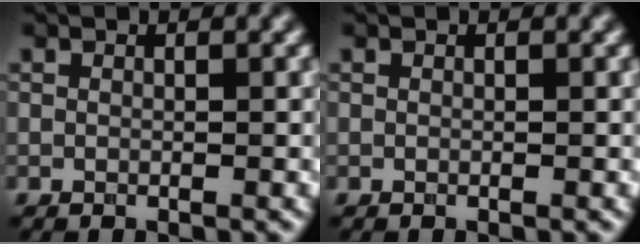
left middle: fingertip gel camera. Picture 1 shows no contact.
{"total": 0.0}